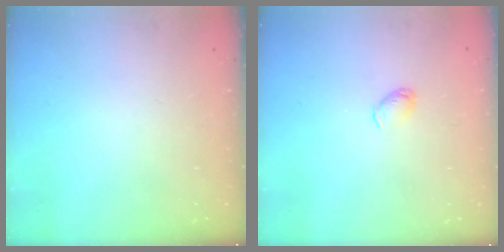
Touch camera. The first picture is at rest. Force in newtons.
{"total": 3.0, "press": 2.9, "slide": 0.7}